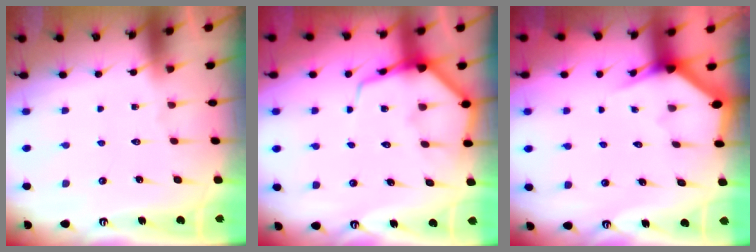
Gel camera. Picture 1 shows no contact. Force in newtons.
{"total": 7.5, "press": 7.5, "slide": 0.9}
{"total": 2.9, "press": 2.9, "slide": 0.1}